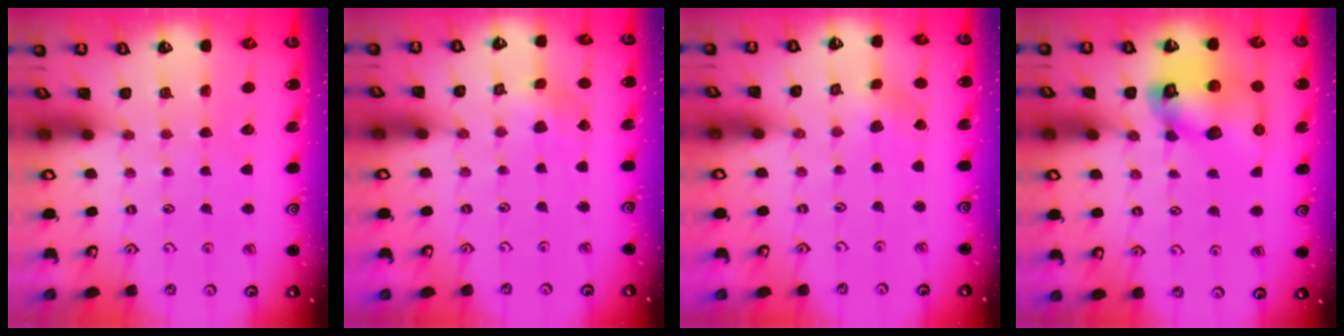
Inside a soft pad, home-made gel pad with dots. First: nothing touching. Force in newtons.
{"total": 2.7, "press": 2.7, "slide": 0.3}
{"total": 1.3, "press": 1.3, "slide": 0.1}
{"total": 16.0, "press": 15.9, "slide": 2.1}